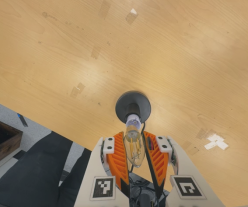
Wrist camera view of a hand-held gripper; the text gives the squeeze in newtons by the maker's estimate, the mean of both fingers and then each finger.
{"total": 12.7, "left": 12.8, "right": 12.7}